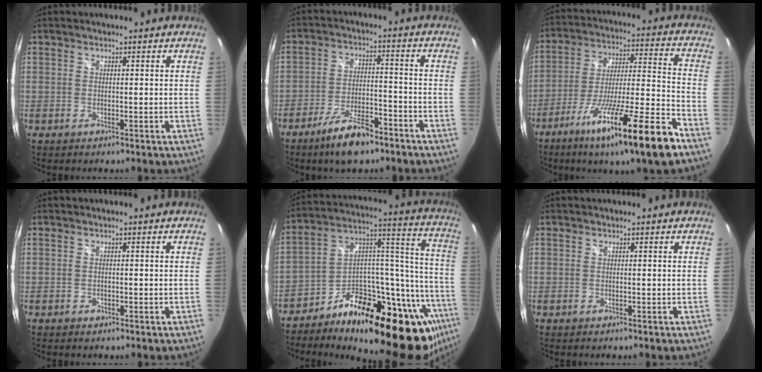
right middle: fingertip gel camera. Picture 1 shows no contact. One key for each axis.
{"total": 9.9, "fx": -7.2, "fy": 3.2, "fz": 6.0, "tx": -0.124, "ty": -0.002, "tz": -0.118}
{"total": 21.1, "fx": -13.6, "fy": 0.3, "fz": 16.2, "tx": -0.276, "ty": -0.047, "tz": -0.222}
{"total": 0.6, "fx": -0.3, "fy": 0.5, "fz": 0.1, "tx": 0.000, "ty": -0.003, "tz": -0.005}
{"total": 32.0, "fx": -18.6, "fy": 12.6, "fz": 22.9, "tx": -0.301, "ty": 0.042, "tz": -0.279}
{"total": 0.0}